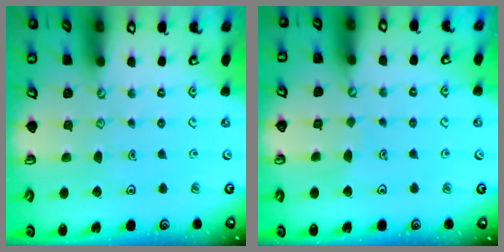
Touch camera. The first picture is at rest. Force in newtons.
{"total": 2.7, "press": 2.7, "slide": 0.1}